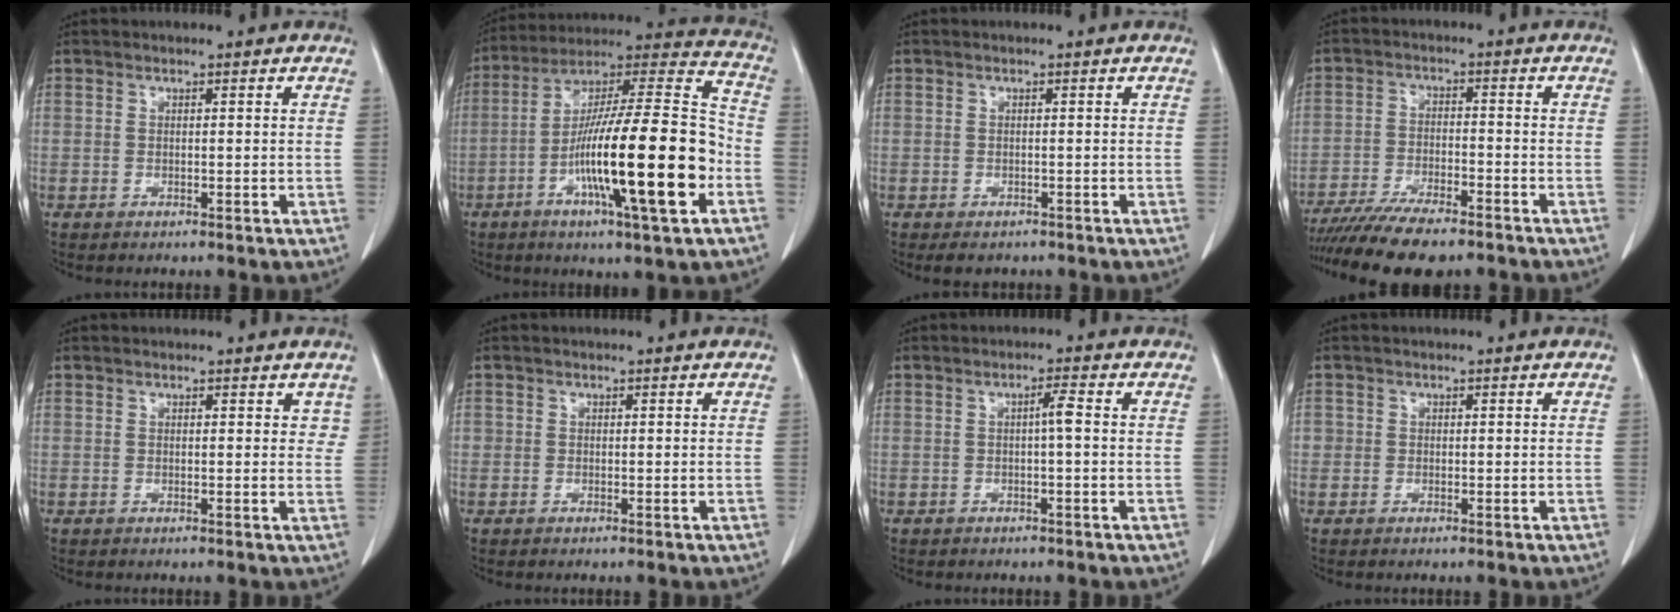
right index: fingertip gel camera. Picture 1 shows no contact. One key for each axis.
{"total": 23.1, "fx": -7.0, "fy": 1.8, "fz": 22.0, "tx": -0.354, "ty": -0.008, "tz": -0.116}
{"total": 2.7, "fx": -2.0, "fy": 1.5, "fz": 0.8, "tx": -0.009, "ty": -0.001, "tz": -0.024}
{"total": 12.9, "fx": -10.7, "fy": 2.5, "fz": 6.7, "tx": -0.110, "ty": -0.018, "tz": -0.171}
{"total": 1.6, "fx": 1.0, "fy": 1.0, "fz": 0.8, "tx": 0.005, "ty": -0.001, "tz": 0.006}
{"total": 0.6, "fx": -0.1, "fy": 0.6, "fz": 0.0, "tx": 0.005, "ty": 0.006, "tz": -0.002}
{"total": 1.9, "fx": -0.1, "fy": 0.0, "fz": 1.9, "tx": -0.033, "ty": 0.004, "tz": 0.000}
{"total": 1.2, "fx": -0.1, "fy": 1.2, "fz": 0.1, "tx": 0.007, "ty": 0.006, "tz": -0.004}